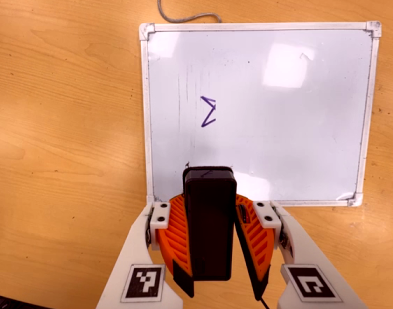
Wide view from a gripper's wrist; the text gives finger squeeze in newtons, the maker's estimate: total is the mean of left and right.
{"total": 9.1, "left": 8.1, "right": 10.1}